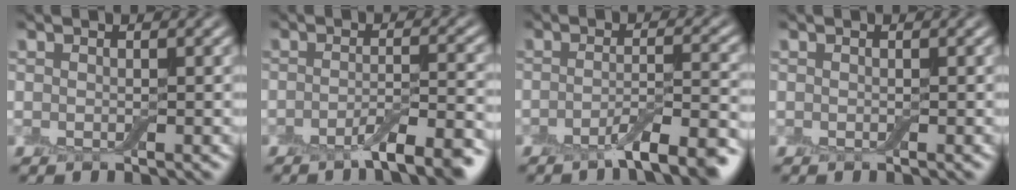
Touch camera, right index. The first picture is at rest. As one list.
[{"total": 5.0, "force": [-3.2, 1.1, 3.7], "torque": [-0.048, 0.004, -0.055]}, {"total": 5.5, "force": [-3.6, 1.2, 4.0], "torque": [-0.053, 0.005, -0.062]}, {"total": 0.0}]